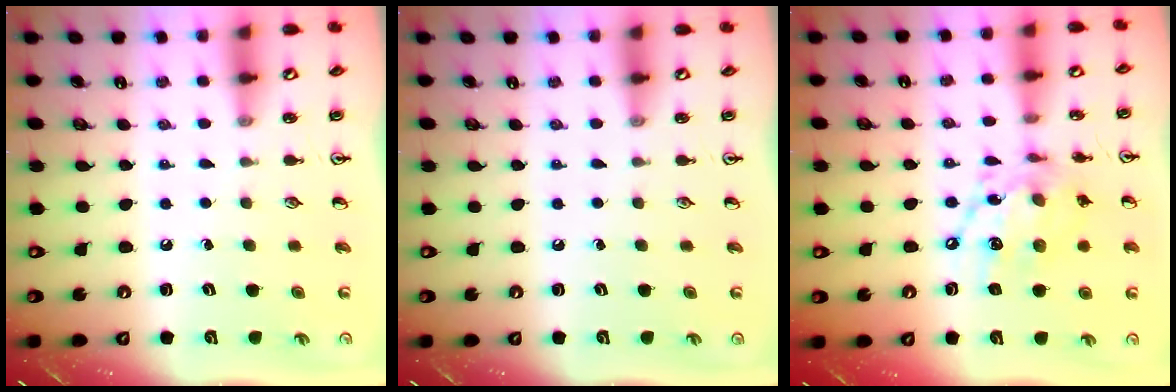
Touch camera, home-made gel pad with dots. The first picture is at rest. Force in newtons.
{"total": 0.0}
{"total": 13.4, "press": 13.4, "slide": 1.0}